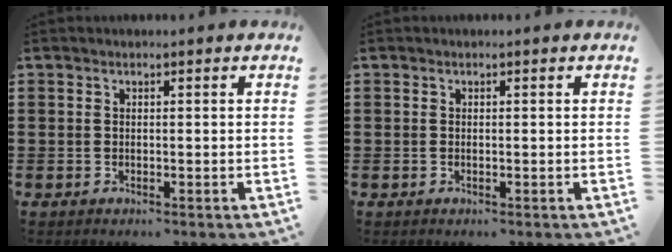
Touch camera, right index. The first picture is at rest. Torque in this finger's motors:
{"motor_torque": [-0.38, 0.34, 0.02, 0.00]}